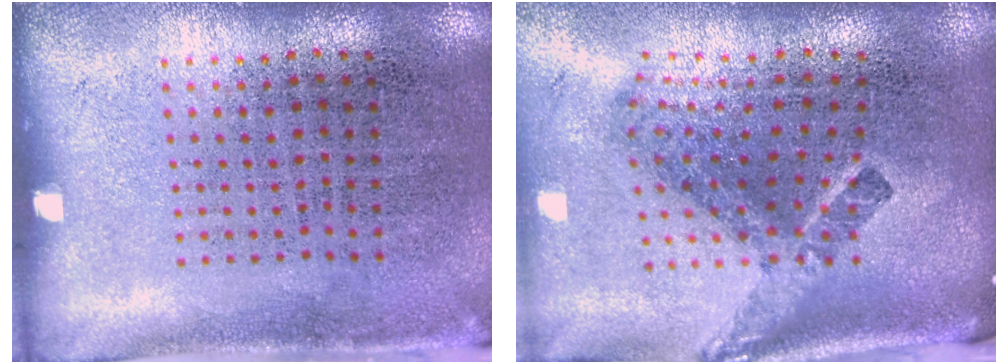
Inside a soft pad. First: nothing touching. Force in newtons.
{"total": 2.7, "press": 1.7, "slide": 2.1}